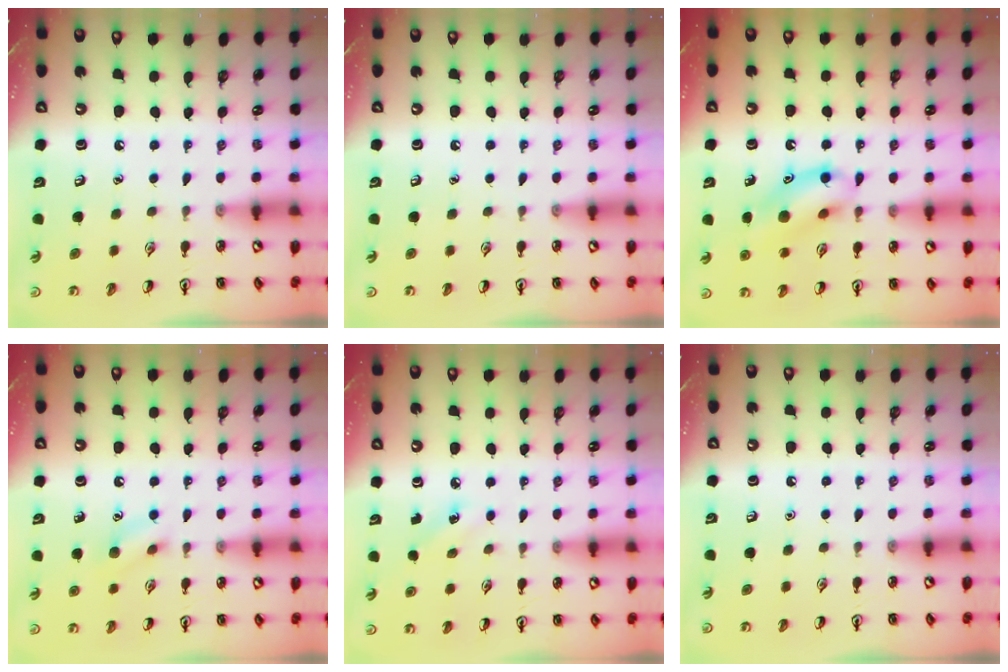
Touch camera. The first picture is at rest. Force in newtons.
{"total": 0.0}
{"total": 12.8, "press": 12.6, "slide": 2.1}
{"total": 7.2, "press": 7.1, "slide": 1.2}
{"total": 1.9, "press": 1.7, "slide": 0.7}
{"total": 0.0}